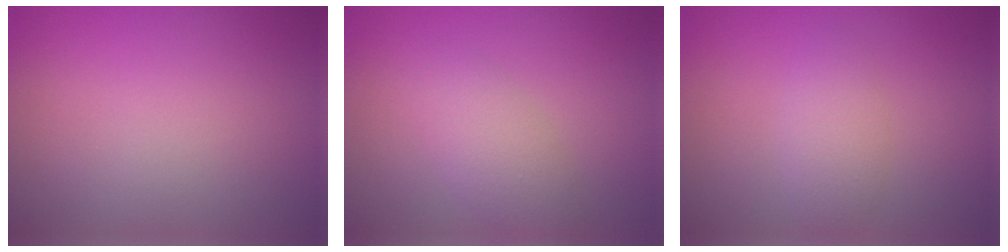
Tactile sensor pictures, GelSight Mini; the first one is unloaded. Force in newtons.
{"total": 3.0, "press": 3.0, "slide": 0.1}
{"total": 1.2, "press": 1.2, "slide": 0.2}